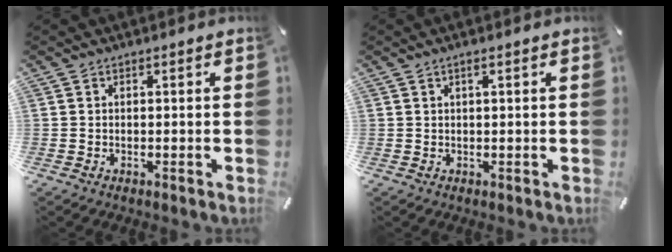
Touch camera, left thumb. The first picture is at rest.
{"total": 1.3, "force": [0.4, 0.1, 1.2], "torque": [-0.023, 0.000, 0.007]}